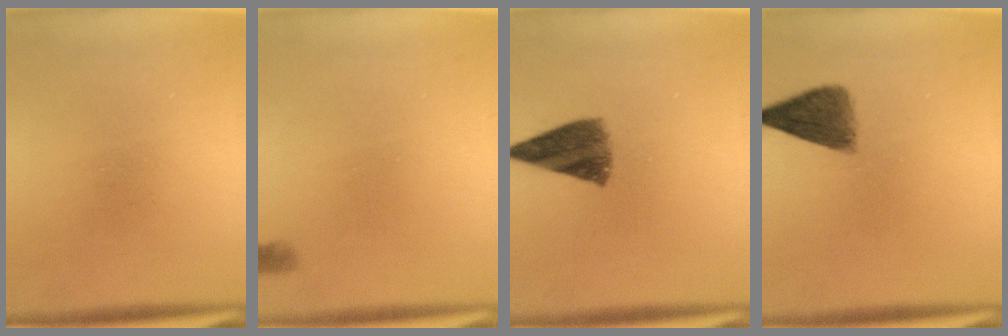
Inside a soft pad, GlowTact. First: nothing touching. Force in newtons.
{"total": 0.7}
{"total": 7.6}
{"total": 5.8}